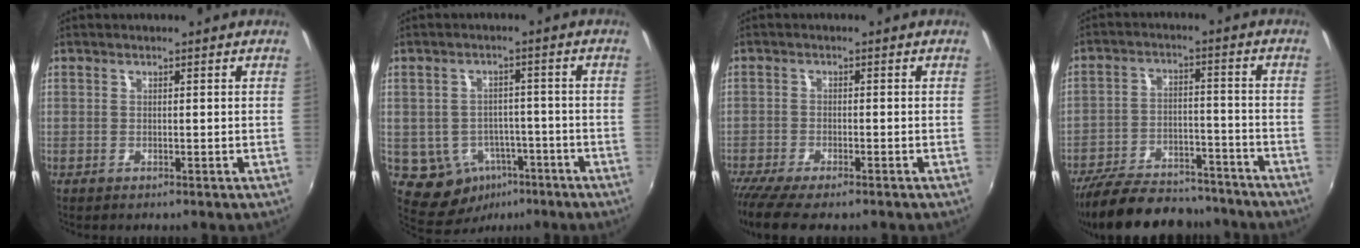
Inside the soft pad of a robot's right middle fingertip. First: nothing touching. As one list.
[{"total": 8.5, "force": [-3.9, 6.9, 3.2], "torque": [-0.072, 0.013, -0.033]}, {"total": 7.5, "force": [-6.1, 1.2, 4.2], "torque": [-0.103, -0.038, -0.109]}, {"total": 22.0, "force": [-18.5, 7.5, 9.3], "torque": [-0.195, -0.003, -0.264]}]